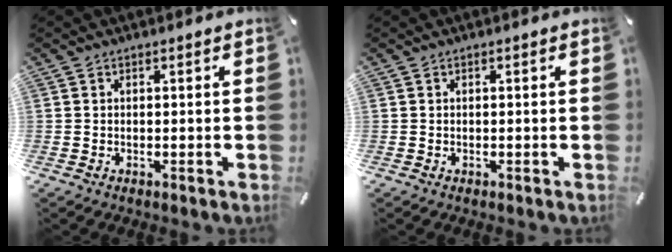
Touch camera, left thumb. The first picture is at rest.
{"total": 0.0}